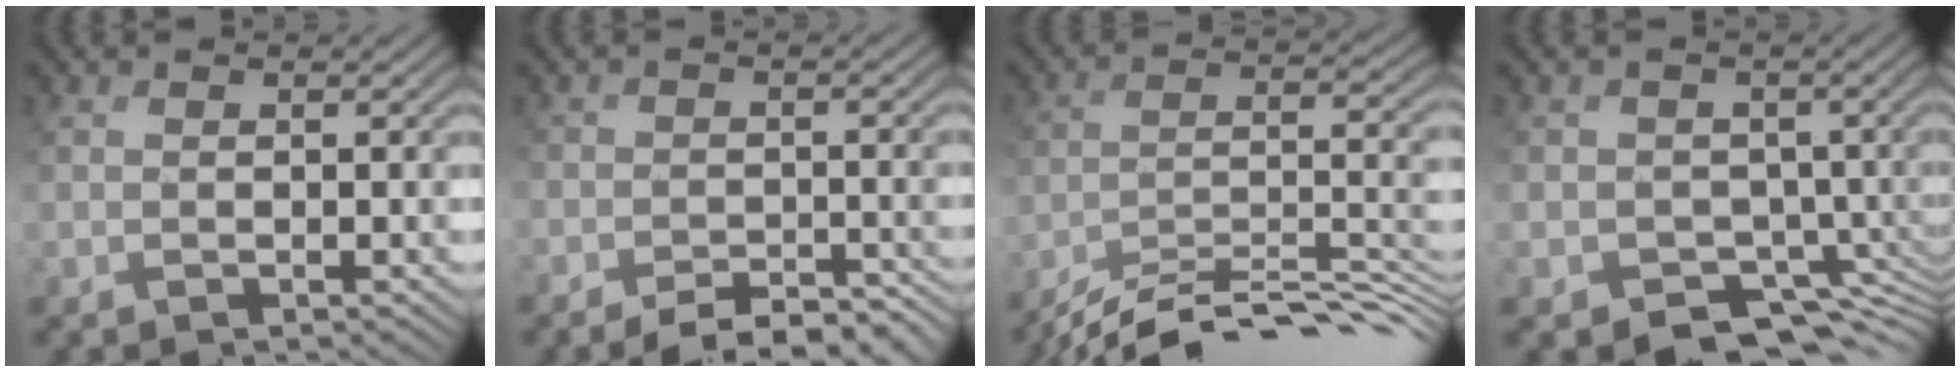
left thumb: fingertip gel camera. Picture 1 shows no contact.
{"total": 5.0, "force": [-4.6, 1.1, 1.6], "torque": [-0.015, -0.006, -0.070]}
{"total": 13.6, "force": [-12.0, 1.8, 6.1], "torque": [-0.093, 0.010, -0.203]}
{"total": 5.9, "force": [-2.2, 5.0, 2.2], "torque": [-0.030, -0.041, -0.037]}